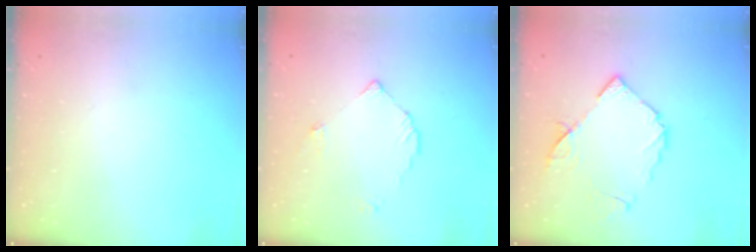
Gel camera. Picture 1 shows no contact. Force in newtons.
{"total": 3.4, "press": 3.4, "slide": 0.2}
{"total": 11.1, "press": 11.0, "slide": 1.3}